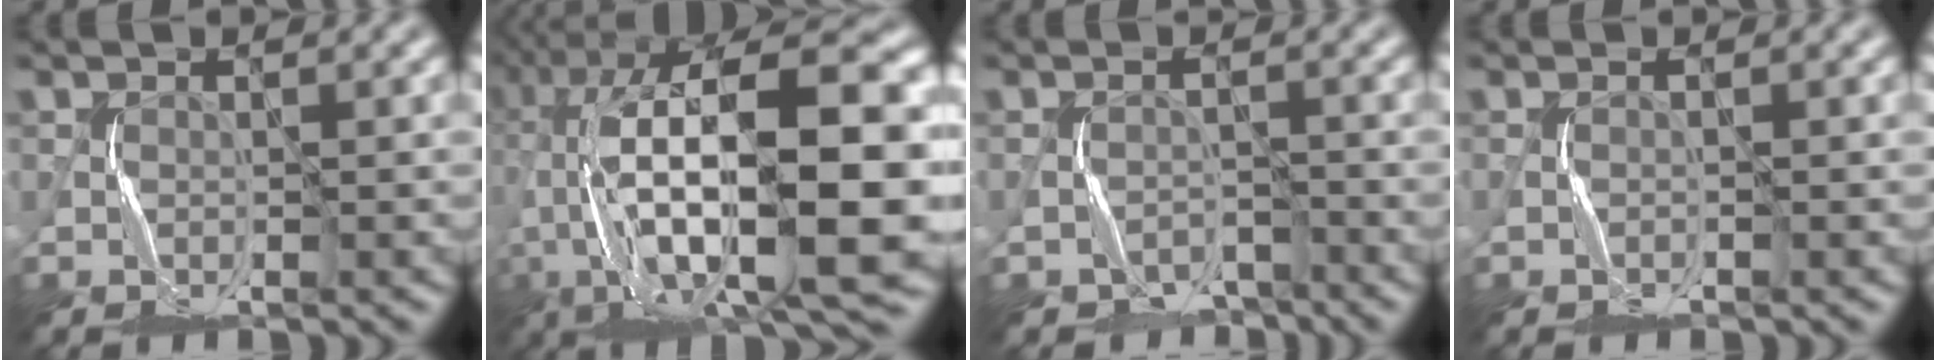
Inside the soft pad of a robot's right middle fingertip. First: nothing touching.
{"total": 18.8, "force": [1.0, 6.7, 17.6], "torque": [-0.292, 0.039, 0.020]}
{"total": 2.4, "force": [-2.3, 0.6, -0.4], "torque": [0.010, -0.008, -0.042]}
{"total": 0.8, "force": [-0.4, -0.3, -0.6], "torque": [0.007, -0.003, -0.007]}